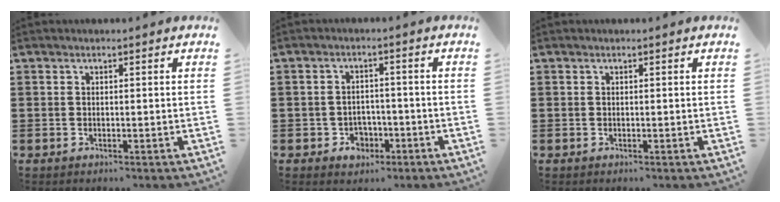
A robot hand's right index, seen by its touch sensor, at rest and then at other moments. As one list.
[{"total": 2.9, "force": [-1.8, 2.0, 1.0], "torque": [-0.023, 0.002, -0.038]}, {"total": 0.0}]